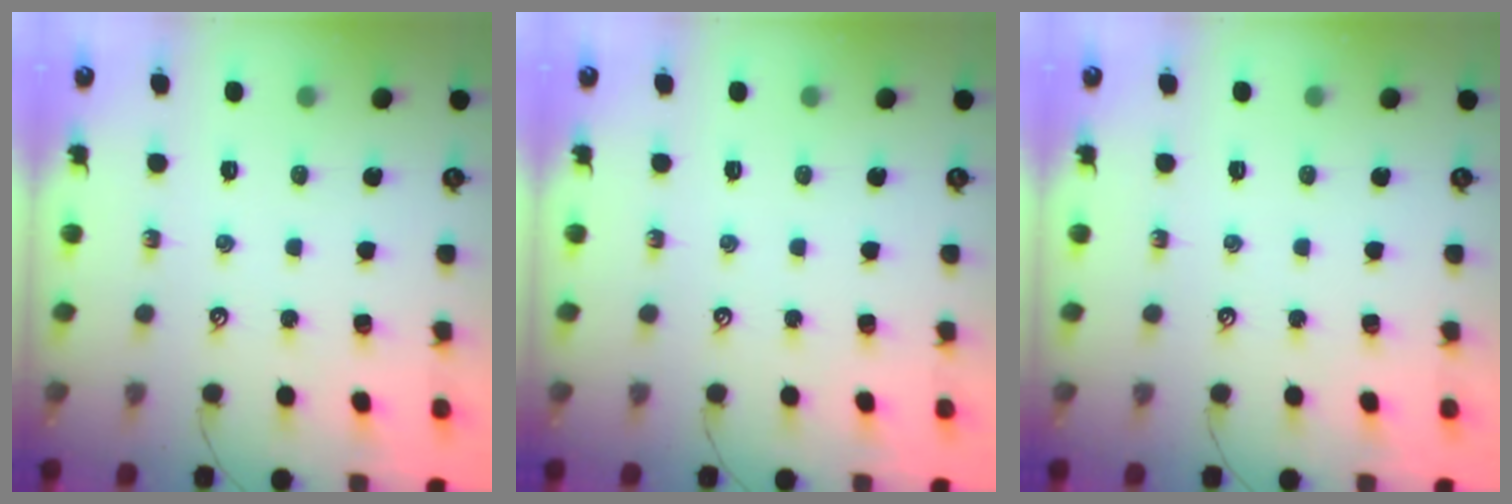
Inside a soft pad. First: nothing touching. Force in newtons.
{"total": 0.0}
{"total": 0.0}